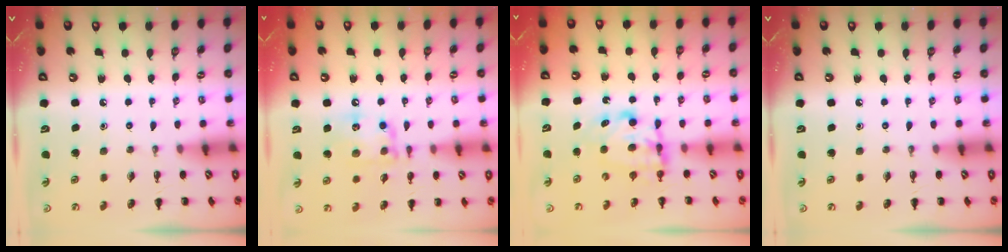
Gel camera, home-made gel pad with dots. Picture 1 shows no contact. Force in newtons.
{"total": 13.4, "press": 13.3, "slide": 1.3}
{"total": 6.2, "press": 6.2, "slide": 0.5}
{"total": 0.0}